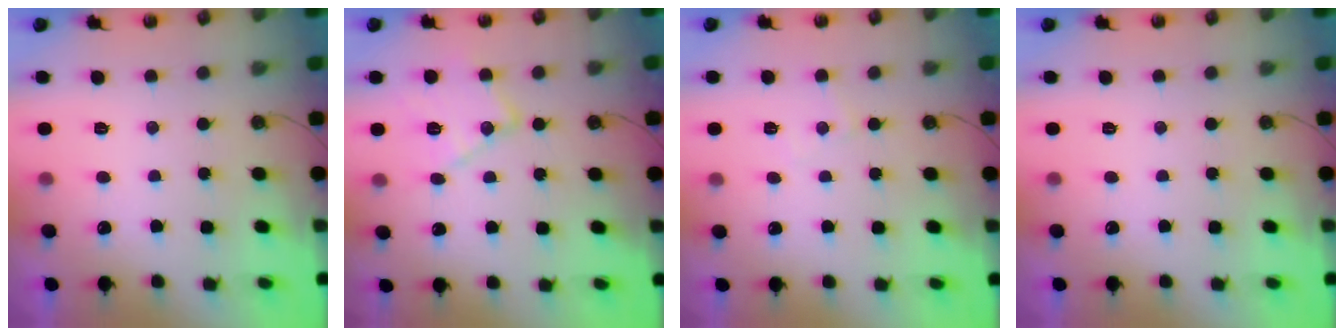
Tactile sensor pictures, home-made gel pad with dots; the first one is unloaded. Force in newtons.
{"total": 12.7, "press": 12.7, "slide": 0.5}
{"total": 4.7, "press": 4.6, "slide": 0.6}
{"total": 0.0}